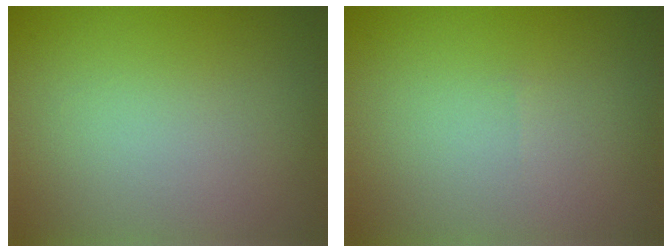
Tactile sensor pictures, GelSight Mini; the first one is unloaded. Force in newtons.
{"total": 0.0}